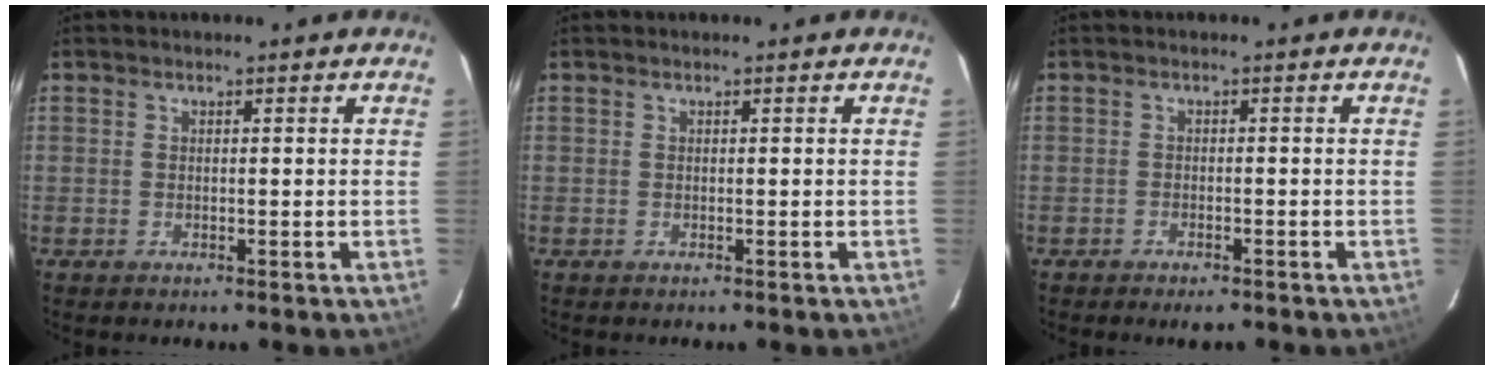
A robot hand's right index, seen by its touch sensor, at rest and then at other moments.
{"total": 0.0}
{"total": 2.7, "force": [-2.2, 1.0, 1.1], "torque": [-0.029, -0.006, -0.037]}